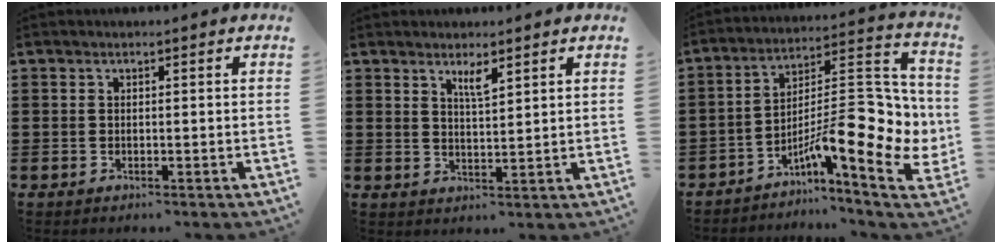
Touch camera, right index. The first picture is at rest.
{"total": 2.9, "force": [2.1, 0.6, 2.0], "torque": [-0.035, 0.000, 0.034]}
{"total": 13.4, "force": [-3.7, 4.1, 12.2], "torque": [-0.181, -0.026, -0.065]}